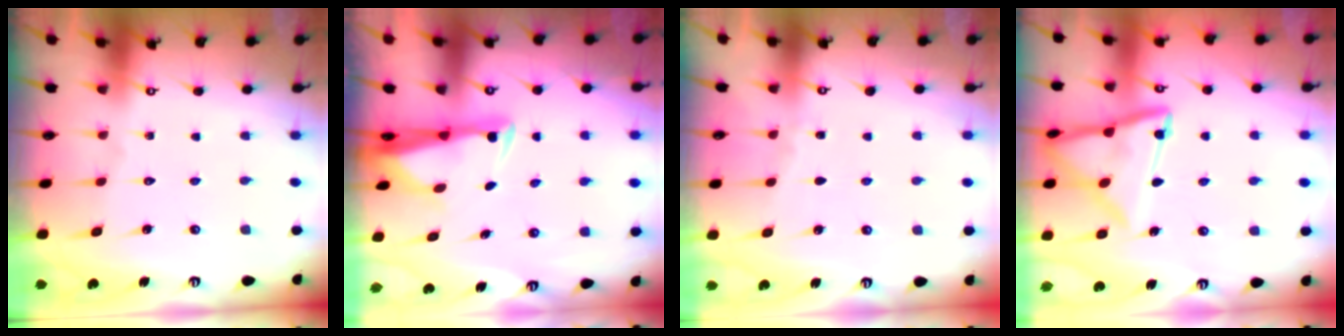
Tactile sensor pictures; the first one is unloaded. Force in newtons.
{"total": 2.8, "press": 2.7, "slide": 1.0}
{"total": 2.4, "press": 2.3, "slide": 0.4}
{"total": 15.9, "press": 15.8, "slide": 1.5}